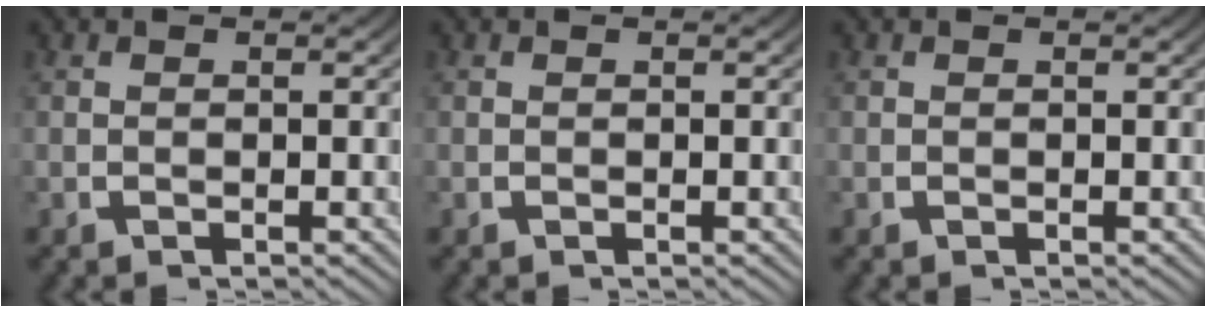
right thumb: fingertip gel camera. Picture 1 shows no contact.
{"total": 0.0}
{"total": 0.0}